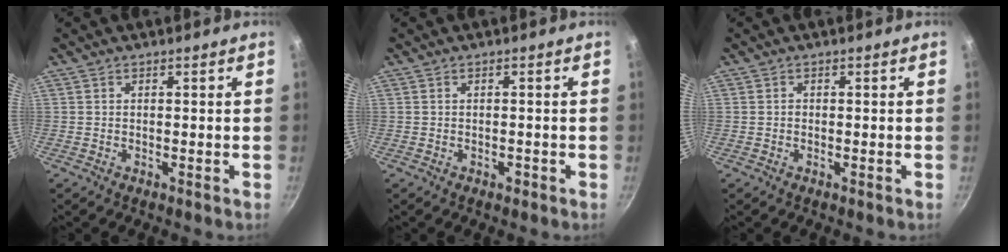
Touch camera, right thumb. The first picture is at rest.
{"total": 0.9, "force": [-0.5, 0.6, 0.5], "torque": [-0.005, 0.004, -0.006]}
{"total": 0.5, "force": [-0.1, 0.5, 0.2], "torque": [-0.001, 0.002, -0.002]}